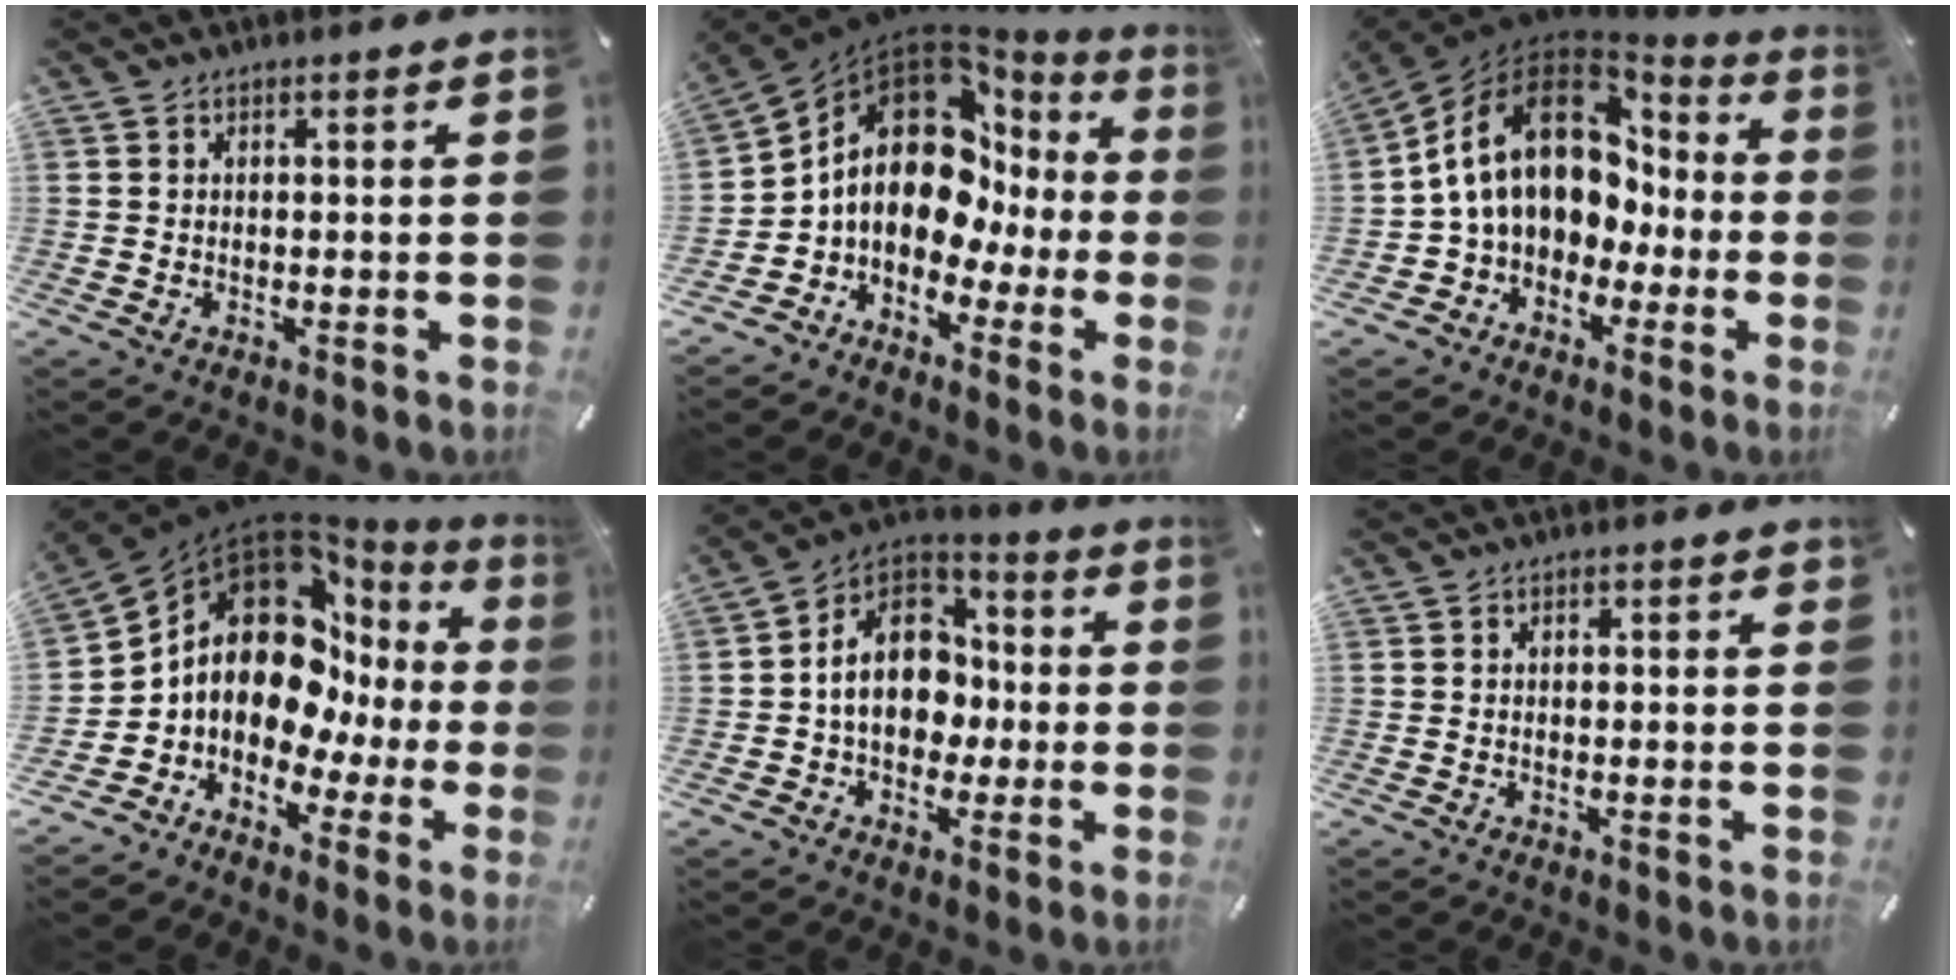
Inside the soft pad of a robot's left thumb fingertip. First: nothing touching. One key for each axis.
{"total": 16.8, "fx": 3.1, "fy": 11.9, "fz": 11.4, "tx": -0.192, "ty": -0.024, "tz": 0.049}
{"total": 17.4, "fx": 3.2, "fy": 13.3, "fz": 10.9, "tx": -0.223, "ty": 0.000, "tz": 0.058}
{"total": 14.7, "fx": 3.3, "fy": 10.7, "fz": 9.6, "tx": -0.168, "ty": -0.041, "tz": 0.049}
{"total": 14.3, "fx": -1.2, "fy": 11.6, "fz": 8.3, "tx": -0.163, "ty": 0.015, "tz": -0.021}
{"total": 0.7, "fx": -0.1, "fy": 0.4, "fz": 0.6, "tx": -0.011, "ty": 0.001, "tz": -0.003}